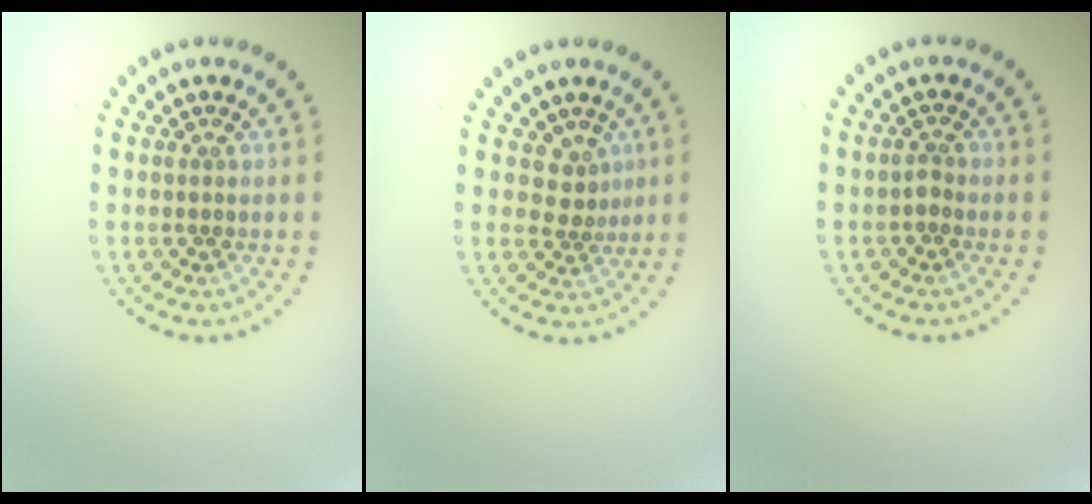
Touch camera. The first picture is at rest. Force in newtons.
{"total": 1.9, "press": 1.2, "slide": 1.4}
{"total": 0.9, "press": 0.6, "slide": 0.7}